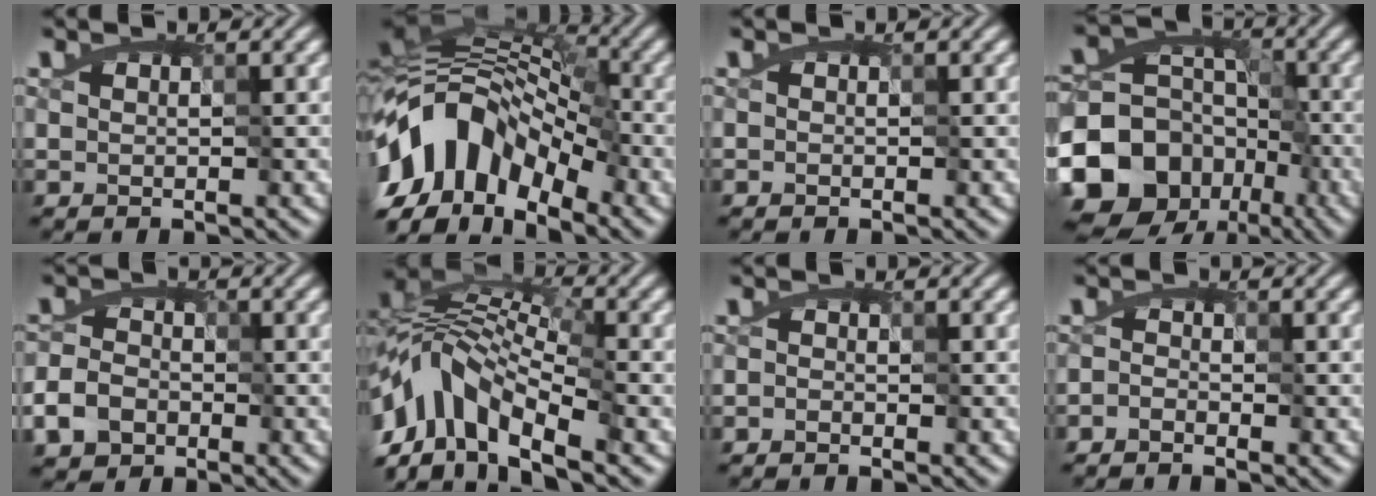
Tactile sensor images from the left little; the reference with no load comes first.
{"total": 12.9, "force": [-7.5, 7.3, 7.5], "torque": [-0.125, 0.017, -0.156]}
{"total": 0.0}
{"total": 13.9, "force": [-7.3, 10.7, 5.1], "torque": [-0.105, -0.008, -0.138]}
{"total": 4.3, "force": [-2.5, 3.3, 1.2], "torque": [-0.003, 0.001, -0.051]}
{"total": 9.0, "force": [-5.7, 4.2, 5.6], "torque": [-0.098, 0.019, -0.124]}
{"total": 0.8, "force": [-0.8, 0.1, 0.1], "torque": [0.002, -0.004, -0.011]}
{"total": 1.6, "force": [-1.3, 0.5, 0.7], "torque": [0.000, -0.001, -0.028]}